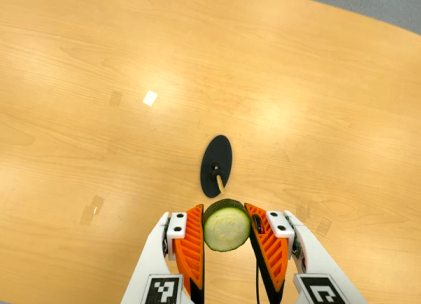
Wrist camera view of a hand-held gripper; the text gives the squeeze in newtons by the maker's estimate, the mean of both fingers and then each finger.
{"total": 9.2, "left": 8.7, "right": 9.6}